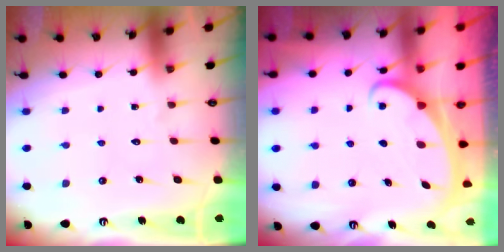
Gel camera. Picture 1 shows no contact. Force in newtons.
{"total": 2.4, "press": 2.4, "slide": 0.3}